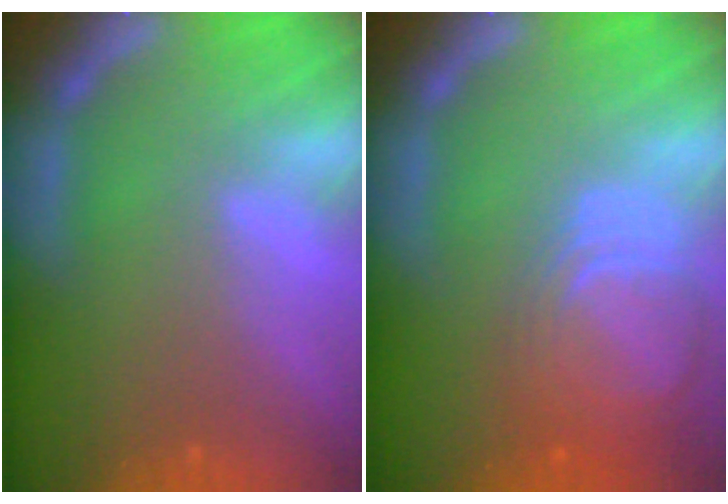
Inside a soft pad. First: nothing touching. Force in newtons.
{"total": 8.0}